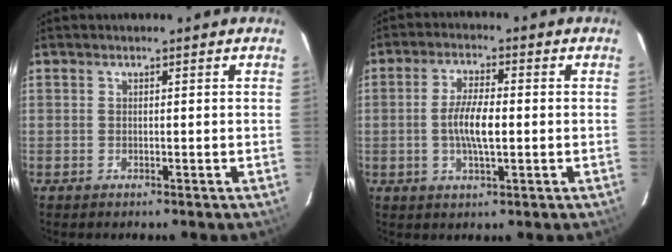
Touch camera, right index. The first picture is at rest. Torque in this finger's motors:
{"motor_torque": [0.55, 0.31, 0.72, 0.17]}